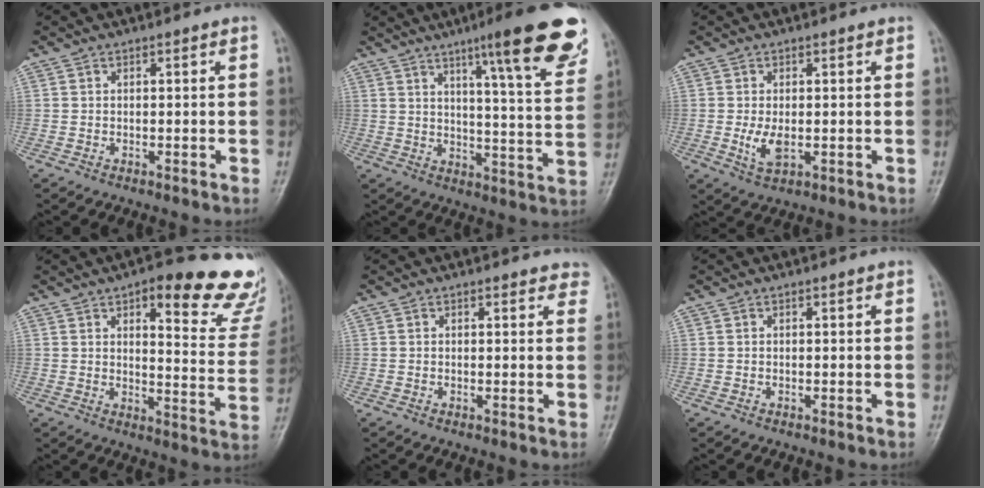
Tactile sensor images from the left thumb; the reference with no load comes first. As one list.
[{"total": 17.5, "force": [10.5, 2.1, 13.8], "torque": [-0.166, -0.054, 0.142]}, {"total": 4.0, "force": [-0.2, 2.1, 3.4], "torque": [-0.066, -0.010, 0.001]}, {"total": 21.1, "force": [13.0, 6.8, 15.1], "torque": [-0.140, -0.063, 0.151]}, {"total": 2.9, "force": [2.5, 1.3, 0.9], "torque": [0.017, -0.007, 0.014]}, {"total": 0.0}]